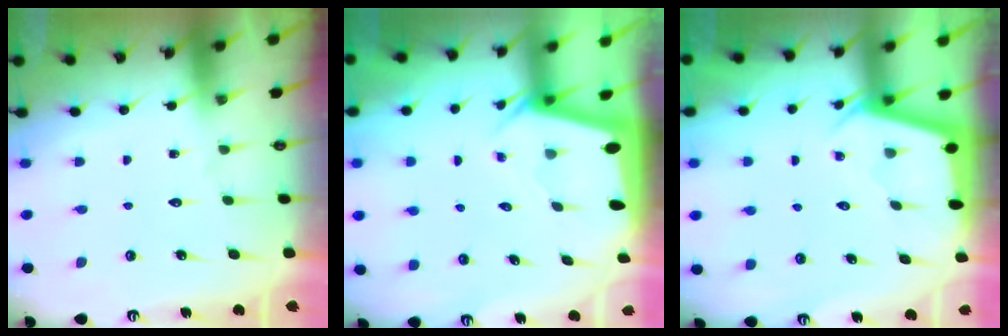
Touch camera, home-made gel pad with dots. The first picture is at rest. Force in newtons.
{"total": 2.5, "press": 2.5, "slide": 0.2}
{"total": 2.7, "press": 2.7, "slide": 0.2}